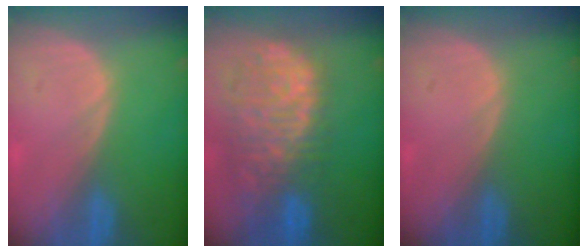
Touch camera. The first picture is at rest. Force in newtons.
{"total": 12.1, "press": 9.9, "slide": 6.9}
{"total": 0.0}